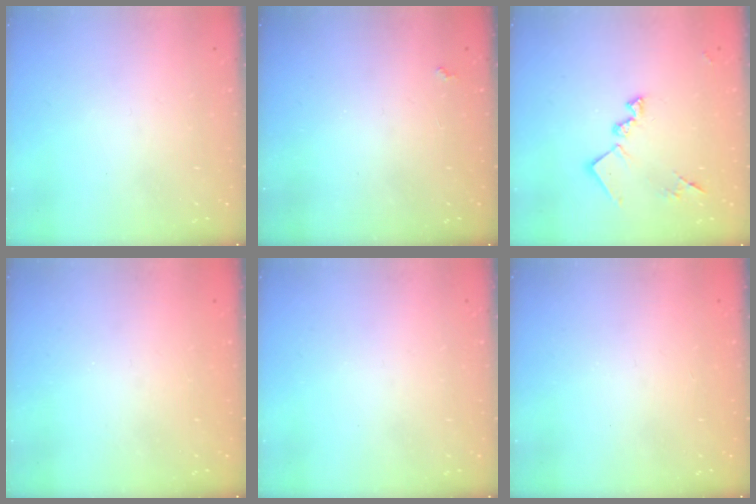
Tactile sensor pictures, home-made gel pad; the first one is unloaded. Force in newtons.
{"total": 1.9, "press": 1.9, "slide": 0.3}
{"total": 12.6, "press": 12.6, "slide": 0.5}
{"total": 1.0, "press": 1.0, "slide": 0.2}
{"total": 0.0}
{"total": 1.3, "press": 1.0, "slide": 0.7}